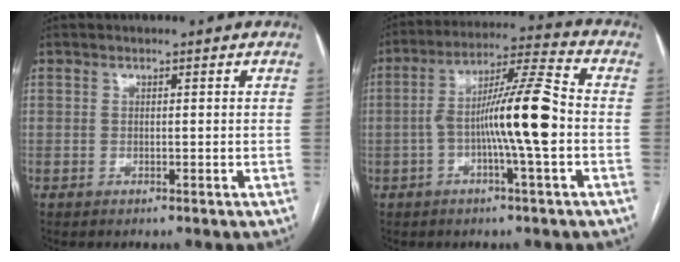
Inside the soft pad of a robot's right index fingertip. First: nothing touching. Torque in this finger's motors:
{"motor_torque": [0.65, 0.15, 0.42, 0.21]}